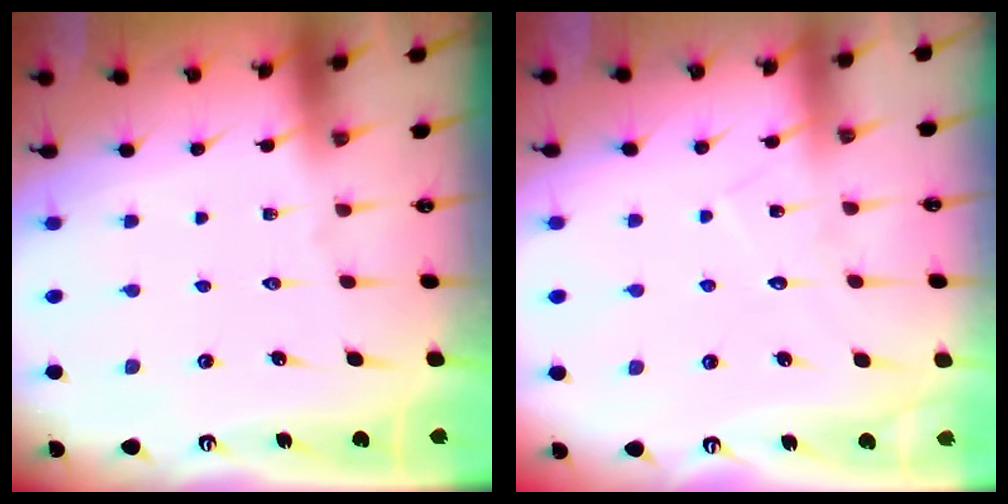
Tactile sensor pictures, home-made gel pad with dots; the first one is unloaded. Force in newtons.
{"total": 6.8, "press": 6.8, "slide": 0.4}